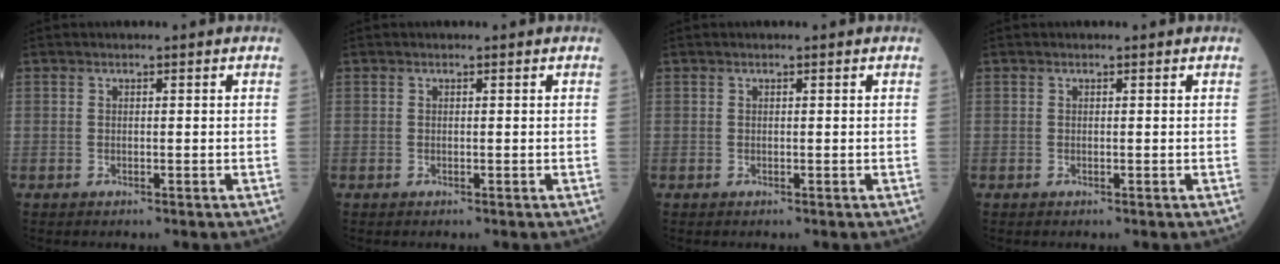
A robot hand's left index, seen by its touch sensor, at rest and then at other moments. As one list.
[{"total": 0.0}, {"total": 0.0}, {"total": 0.0}]